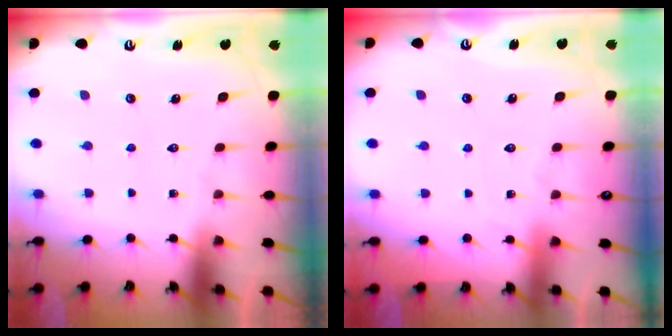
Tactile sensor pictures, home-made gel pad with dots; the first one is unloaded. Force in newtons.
{"total": 3.0, "press": 2.9, "slide": 0.4}